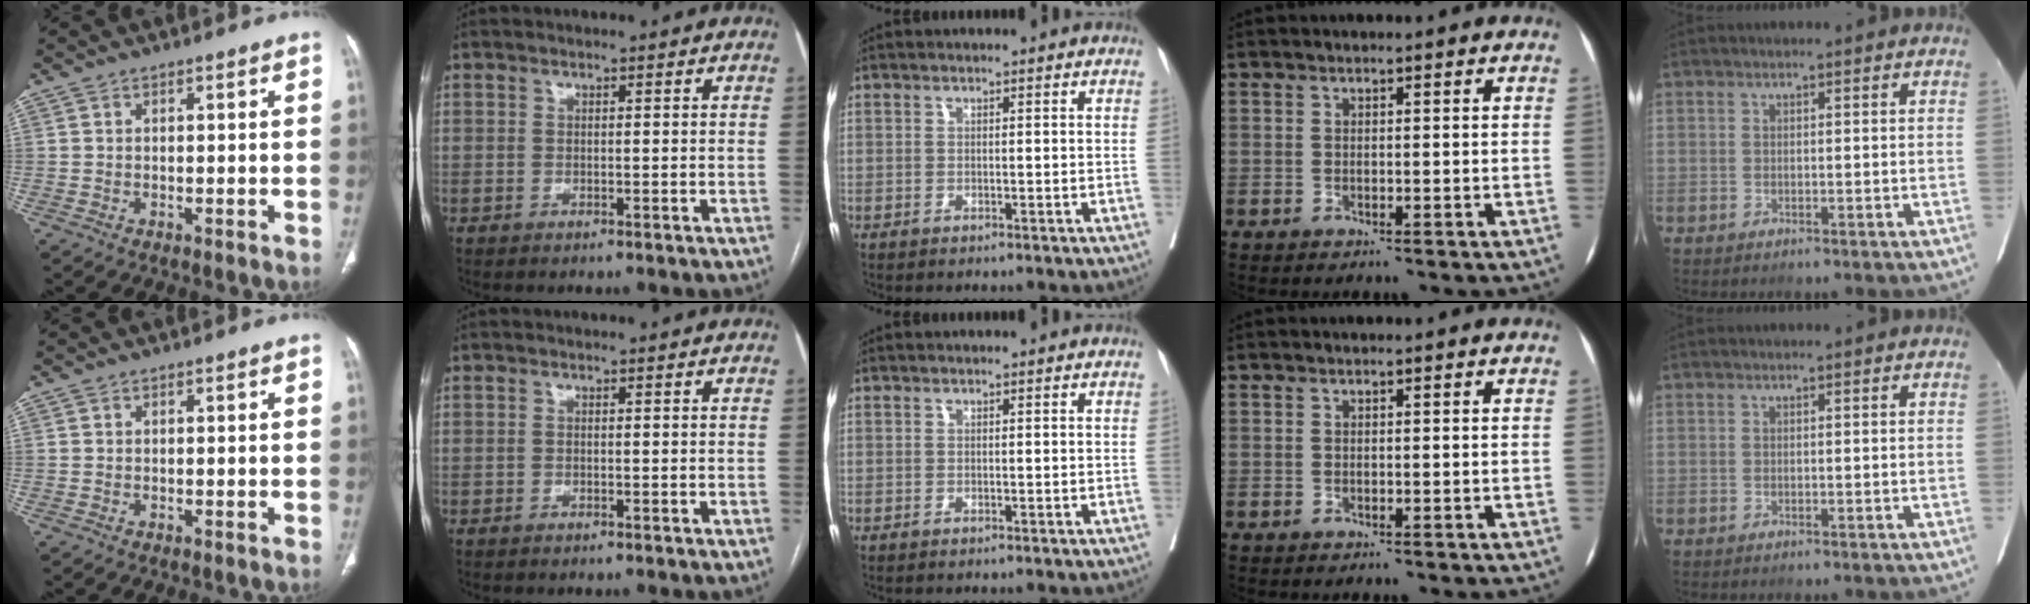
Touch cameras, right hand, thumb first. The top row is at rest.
{}